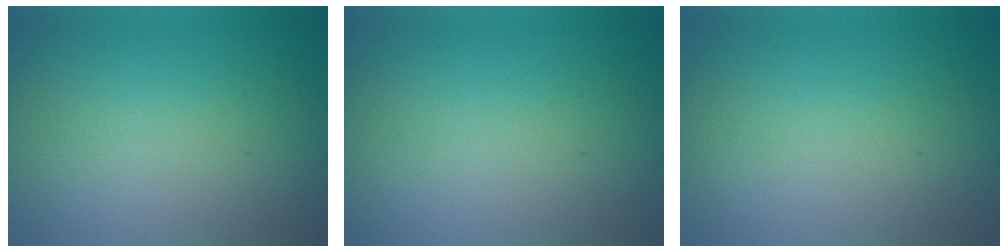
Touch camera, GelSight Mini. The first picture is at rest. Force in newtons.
{"total": 0.0}
{"total": 0.0}